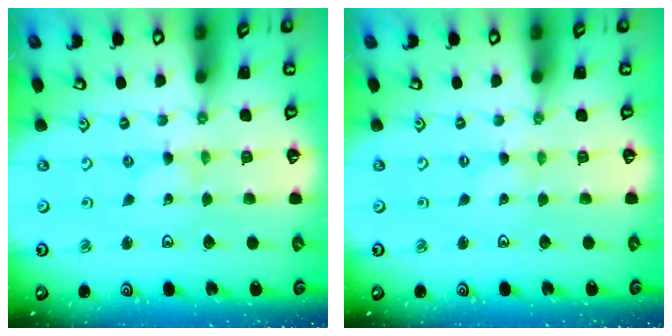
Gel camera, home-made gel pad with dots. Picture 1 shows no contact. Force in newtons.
{"total": 0.0}